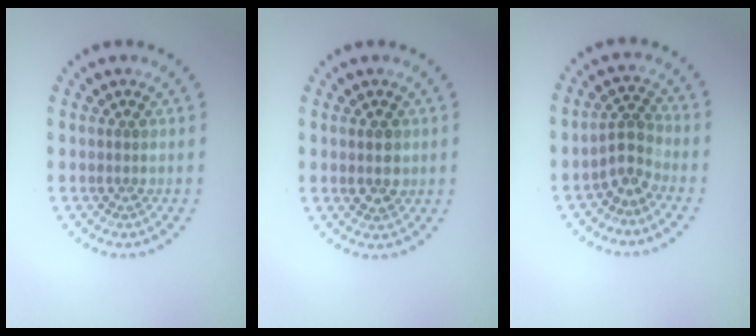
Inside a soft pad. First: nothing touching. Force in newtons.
{"total": 1.9, "press": 1.9, "slide": 0.1}
{"total": 2.5, "press": 1.8, "slide": 1.7}